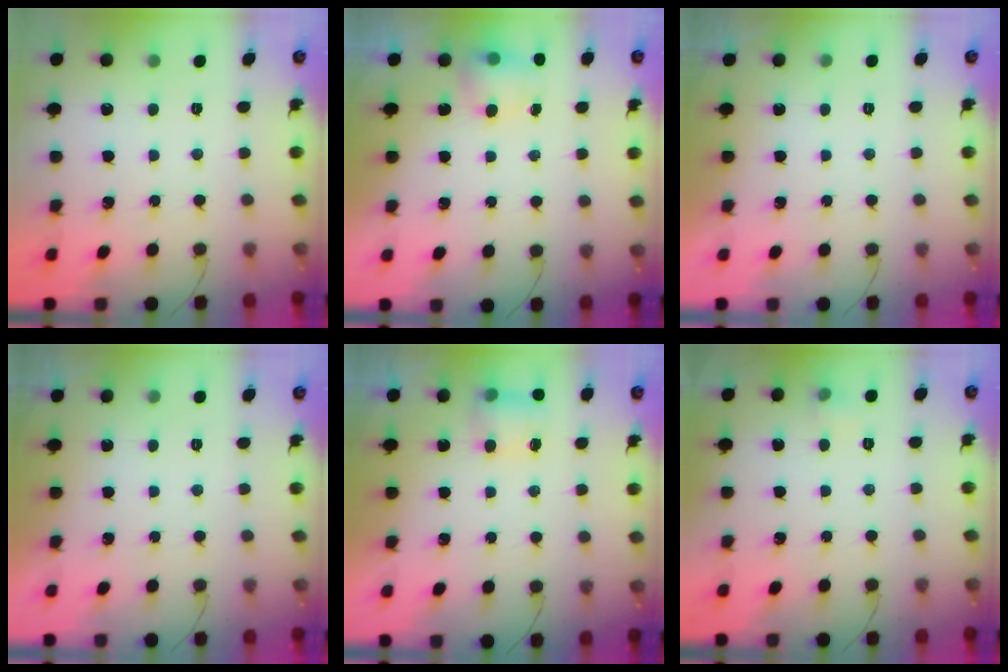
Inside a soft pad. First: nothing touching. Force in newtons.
{"total": 5.2, "press": 5.2, "slide": 0.7}
{"total": 0.0}
{"total": 0.0}
{"total": 5.1, "press": 5.0, "slide": 0.8}
{"total": 3.9, "press": 3.8, "slide": 1.0}